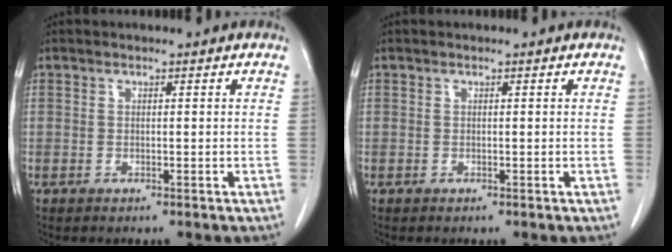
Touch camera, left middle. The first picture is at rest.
{"total": 0.0}